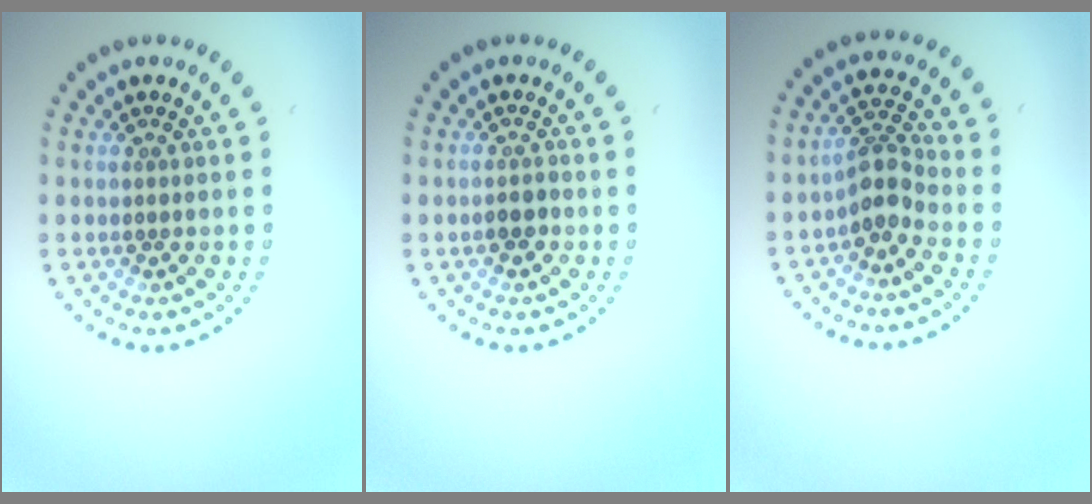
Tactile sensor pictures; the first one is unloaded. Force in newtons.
{"total": 1.2, "press": 1.1, "slide": 0.5}
{"total": 2.8, "press": 2.1, "slide": 1.8}